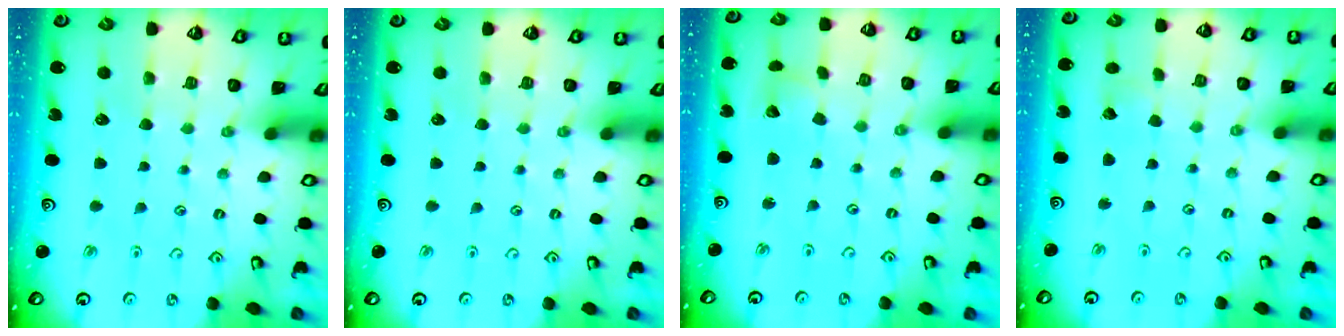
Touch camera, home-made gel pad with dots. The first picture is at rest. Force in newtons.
{"total": 0.0}
{"total": 3.4, "press": 3.3, "slide": 0.5}
{"total": 1.7, "press": 1.7, "slide": 0.1}